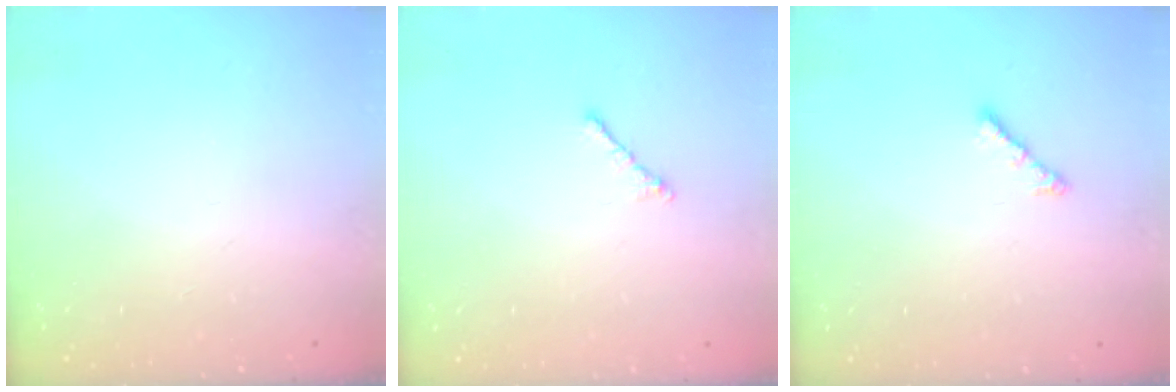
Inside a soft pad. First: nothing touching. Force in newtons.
{"total": 1.0, "press": 0.9, "slide": 0.4}
{"total": 3.0, "press": 2.9, "slide": 0.6}